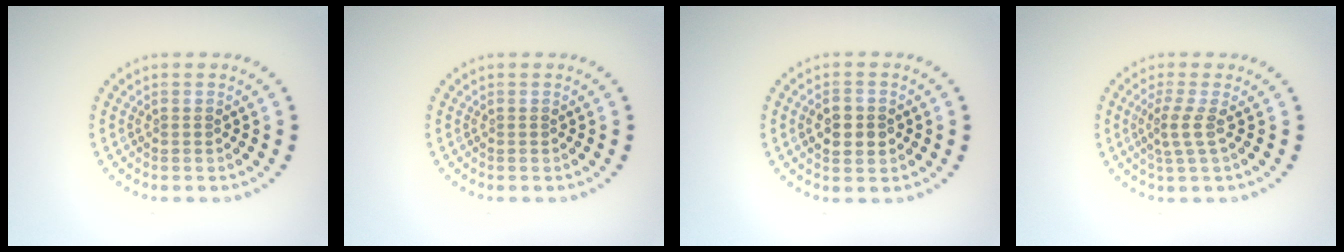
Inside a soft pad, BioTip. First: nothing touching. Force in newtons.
{"total": 0.0}
{"total": 3.0, "press": 3.0, "slide": 0.0}
{"total": 2.2, "press": 1.6, "slide": 1.5}